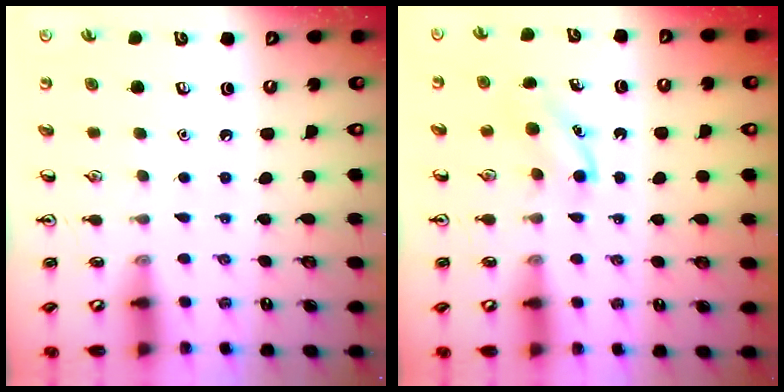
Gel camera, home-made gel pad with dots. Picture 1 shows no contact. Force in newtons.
{"total": 4.1, "press": 3.9, "slide": 1.3}